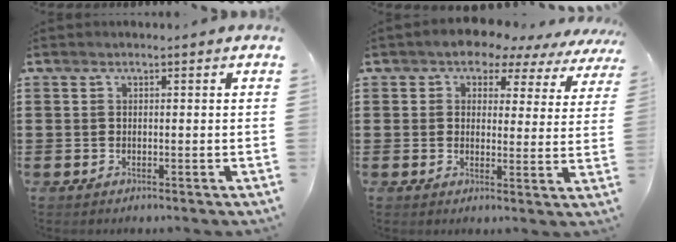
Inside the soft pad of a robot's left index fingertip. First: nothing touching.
{"total": 4.4, "force": [3.8, 2.0, 0.9], "torque": [-0.033, -0.016, 0.063]}